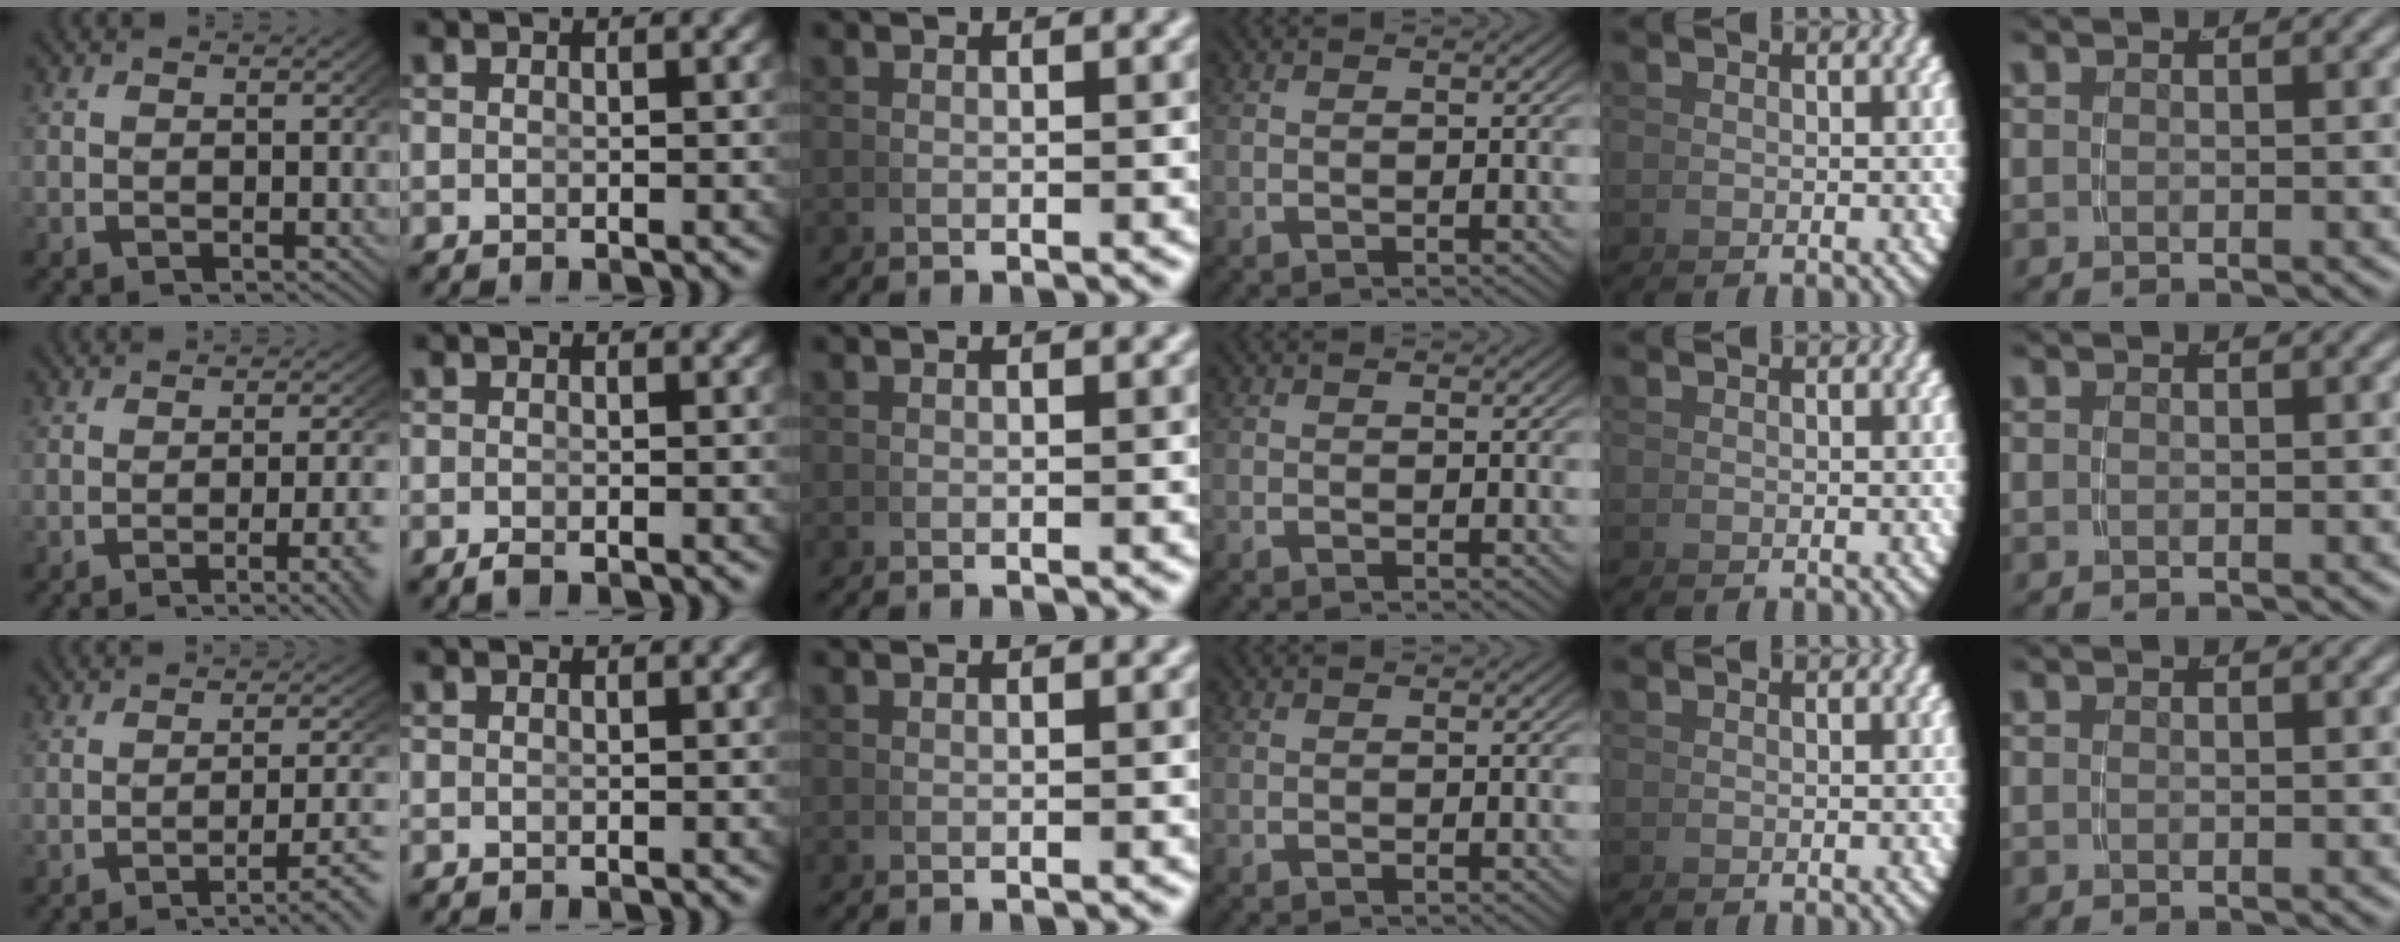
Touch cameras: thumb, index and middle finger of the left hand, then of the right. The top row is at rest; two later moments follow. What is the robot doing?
{"motion": "lift_and_place", "object": "cup"}